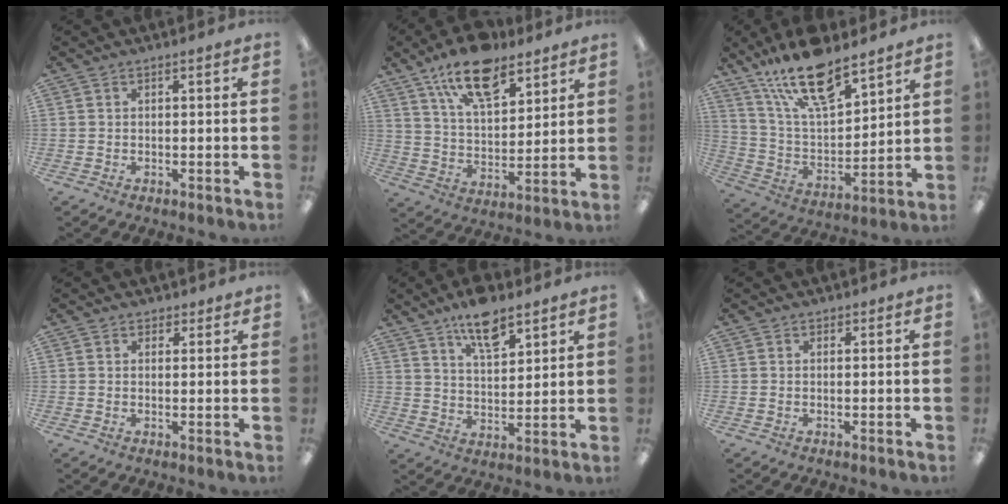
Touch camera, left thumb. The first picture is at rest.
{"total": 15.5, "force": [10.7, 7.1, 8.7], "torque": [-0.147, -0.046, 0.190]}
{"total": 19.0, "force": [13.7, 7.0, 11.1], "torque": [-0.205, -0.073, 0.240]}
{"total": 1.7, "force": [1.2, 1.1, 0.3], "torque": [0.003, -0.002, 0.021]}
{"total": 10.4, "force": [7.5, 4.2, 5.8], "torque": [-0.091, -0.039, 0.131]}
{"total": 0.0}